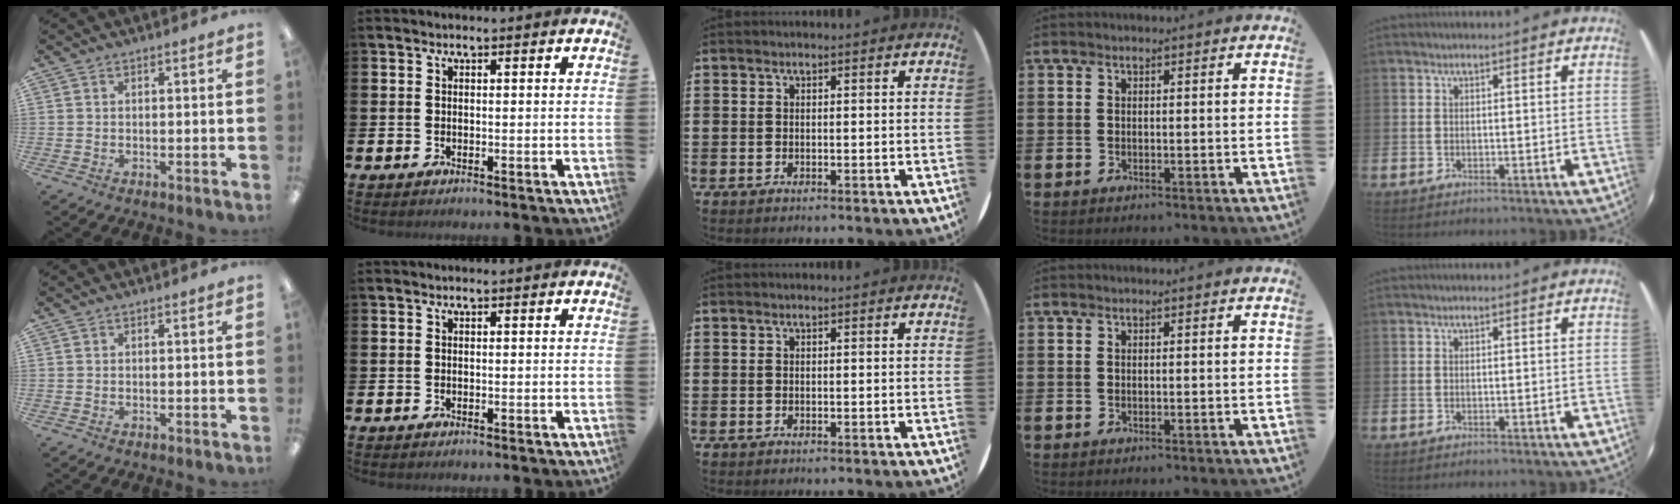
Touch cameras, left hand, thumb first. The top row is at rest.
{}